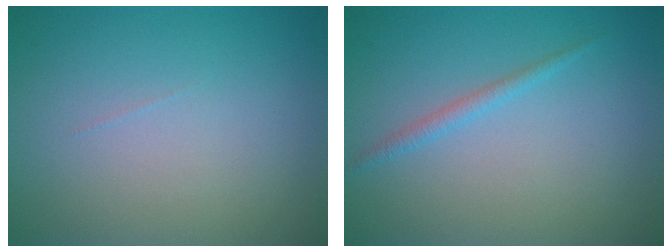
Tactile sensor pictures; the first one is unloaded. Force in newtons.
{"total": 1.2, "press": 1.2, "slide": 0.1}